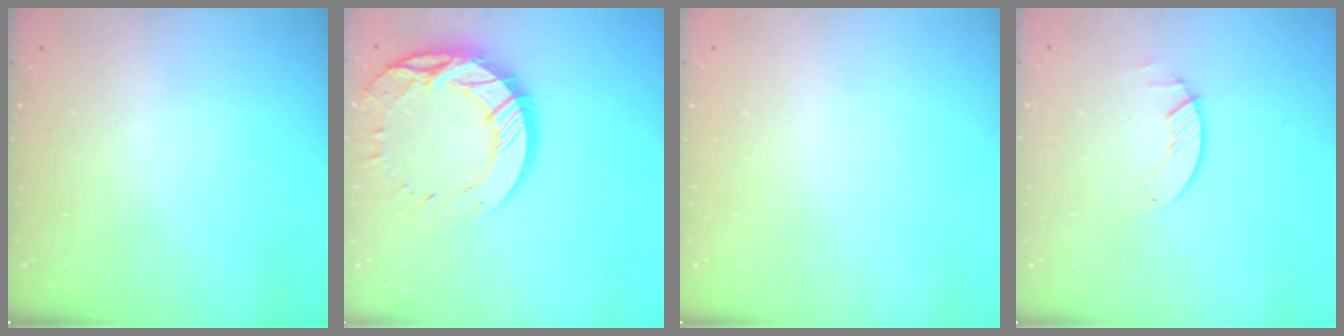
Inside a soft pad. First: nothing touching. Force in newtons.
{"total": 17.3, "press": 17.2, "slide": 1.8}
{"total": 0.0}
{"total": 1.2, "press": 1.1, "slide": 0.2}